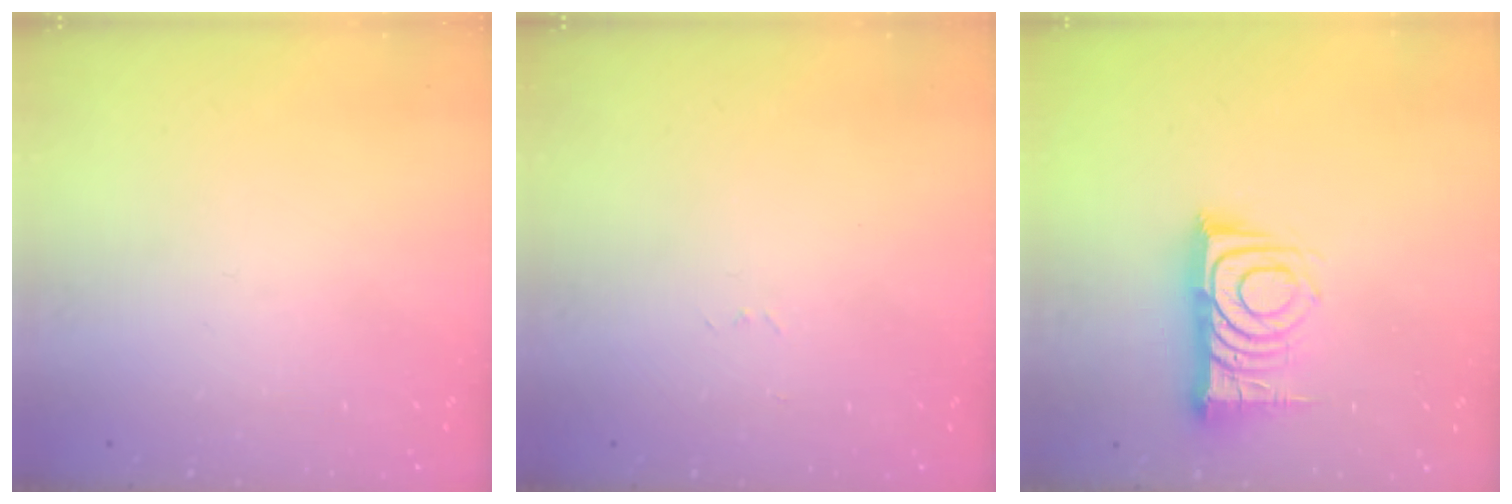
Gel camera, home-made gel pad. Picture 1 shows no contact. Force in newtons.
{"total": 2.6, "press": 2.6, "slide": 0.4}
{"total": 12.7, "press": 12.6, "slide": 0.9}